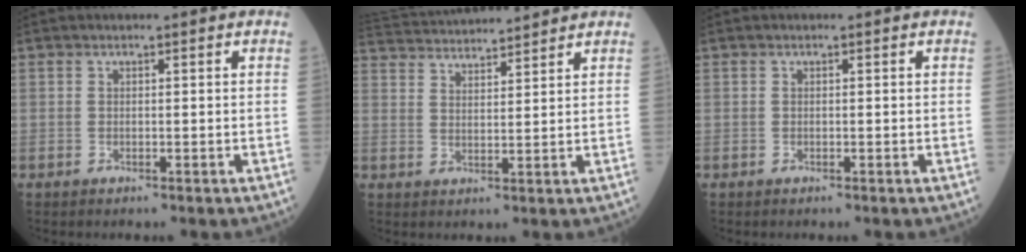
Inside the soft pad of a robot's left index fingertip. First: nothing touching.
{"total": 12.2, "force": [11.7, 0.7, 3.4], "torque": [-0.076, 0.036, 0.187]}
{"total": 0.0}